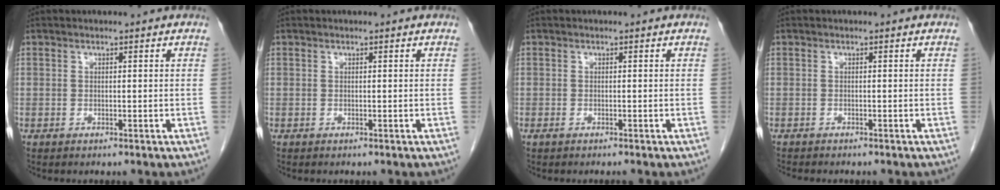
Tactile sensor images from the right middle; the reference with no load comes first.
{"total": 0.0}
{"total": 0.9, "force": [-0.7, 0.1, 0.5], "torque": [-0.011, -0.002, -0.010]}
{"total": 2.8, "force": [-2.5, 0.6, 1.2], "torque": [-0.022, -0.006, -0.032]}